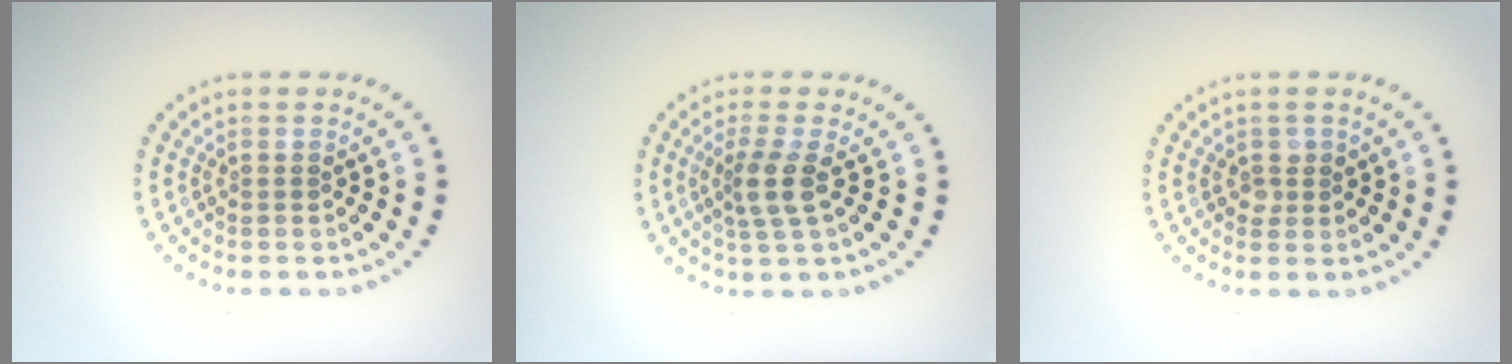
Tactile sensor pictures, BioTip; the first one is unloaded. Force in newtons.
{"total": 2.6, "press": 2.0, "slide": 1.7}
{"total": 1.2, "press": 1.1, "slide": 0.4}